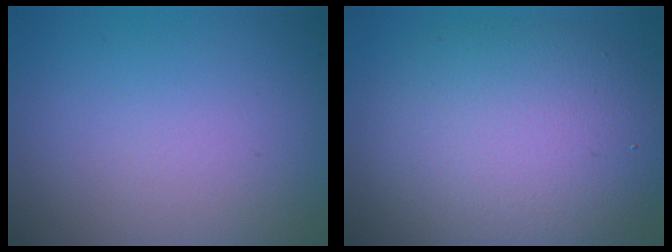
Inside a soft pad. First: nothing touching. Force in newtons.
{"total": 8.6, "press": 8.5, "slide": 0.6}